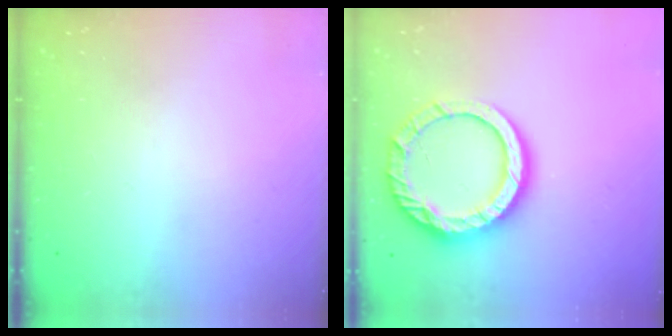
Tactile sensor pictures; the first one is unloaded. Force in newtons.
{"total": 15.3, "press": 15.2, "slide": 1.3}